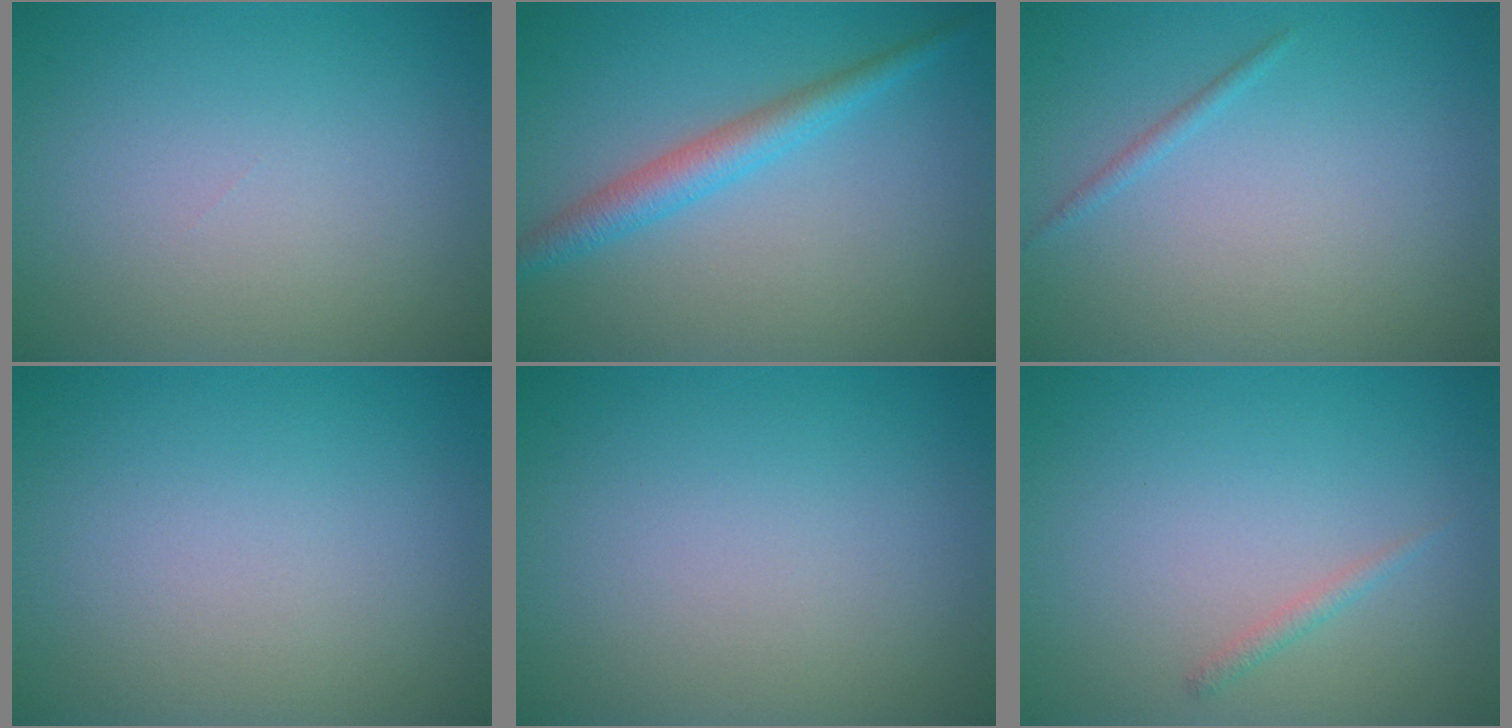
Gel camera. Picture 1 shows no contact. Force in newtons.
{"total": 3.0, "press": 3.0, "slide": 0.1}
{"total": 0.7, "press": 0.7, "slide": 0.1}
{"total": 0.0}
{"total": 0.0}
{"total": 0.8, "press": 0.8, "slide": 0.0}